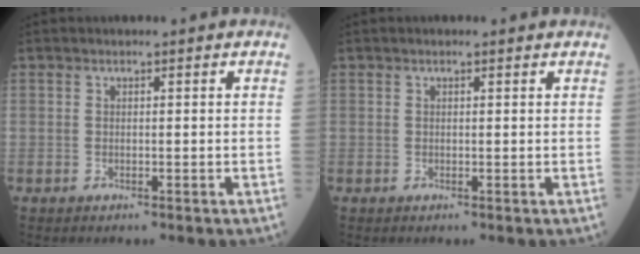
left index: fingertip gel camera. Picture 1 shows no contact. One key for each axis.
{"total": 0.9, "fx": 0.7, "fy": 0.1, "fz": 0.5, "tx": -0.011, "ty": 0.009, "tz": 0.008}